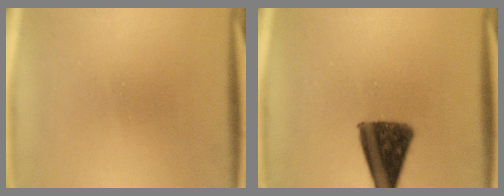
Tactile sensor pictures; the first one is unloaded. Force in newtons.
{"total": 12.0}